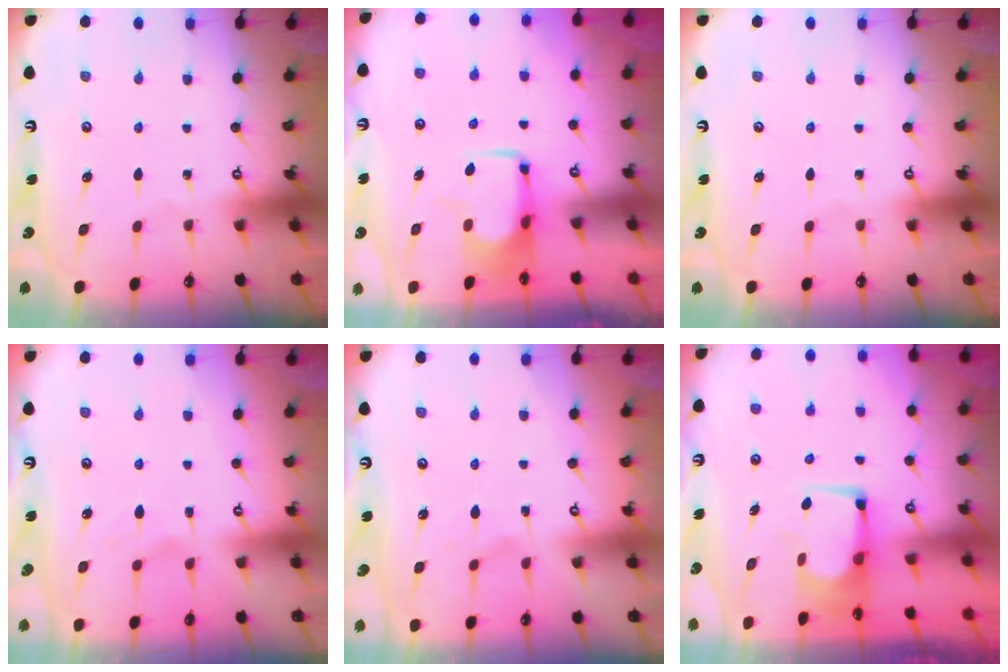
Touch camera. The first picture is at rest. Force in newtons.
{"total": 2.2, "press": 2.1, "slide": 0.8}
{"total": 0.0}
{"total": 2.0, "press": 1.6, "slide": 1.1}
{"total": 2.9, "press": 2.7, "slide": 1.0}
{"total": 3.0, "press": 3.0, "slide": 0.2}